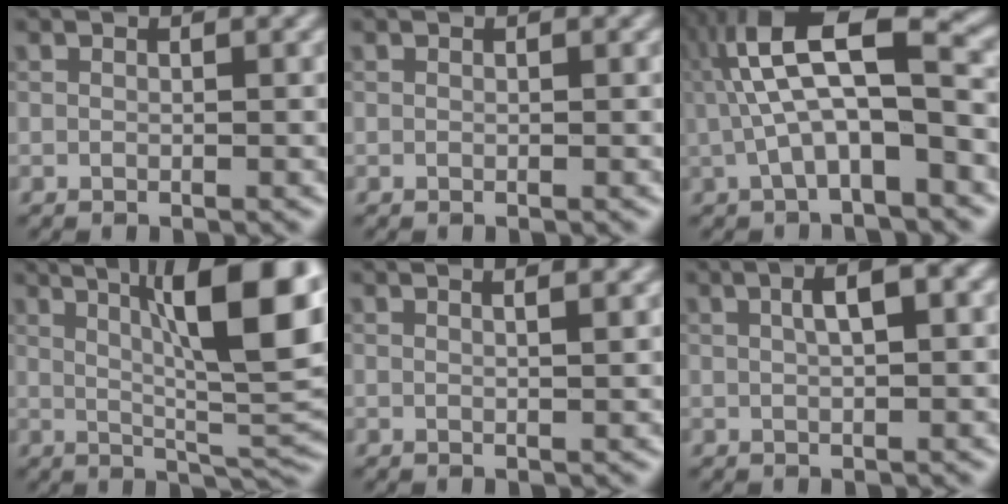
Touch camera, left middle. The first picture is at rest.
{"total": 0.0}
{"total": 8.0, "force": [0.1, 2.5, 7.6], "torque": [-0.138, 0.024, -0.006]}
{"total": 13.1, "force": [4.3, 3.2, 12.0], "torque": [-0.151, 0.013, 0.070]}
{"total": 2.5, "force": [1.3, 1.0, 1.8], "torque": [-0.008, 0.007, -0.008]}
{"total": 3.2, "force": [1.0, 0.8, 3.0], "torque": [-0.048, 0.012, 0.016]}